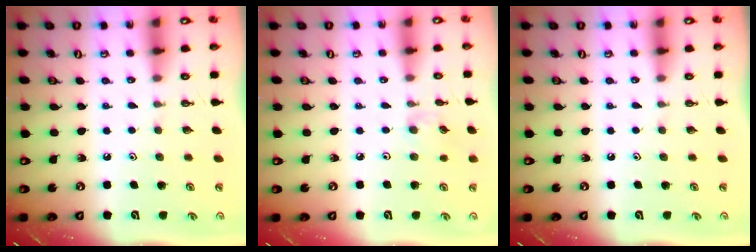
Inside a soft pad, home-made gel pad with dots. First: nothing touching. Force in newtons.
{"total": 4.0, "press": 3.9, "slide": 0.6}
{"total": 0.0}